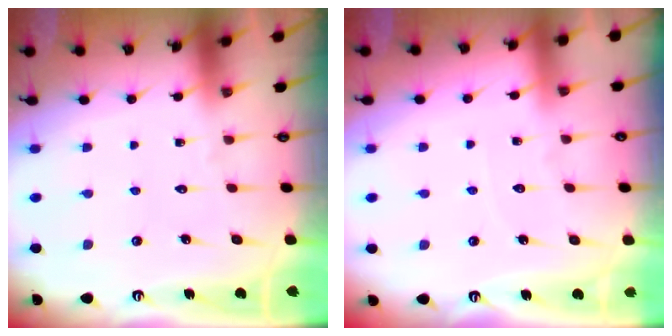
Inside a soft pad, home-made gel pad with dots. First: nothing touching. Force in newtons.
{"total": 2.4, "press": 2.3, "slide": 0.4}